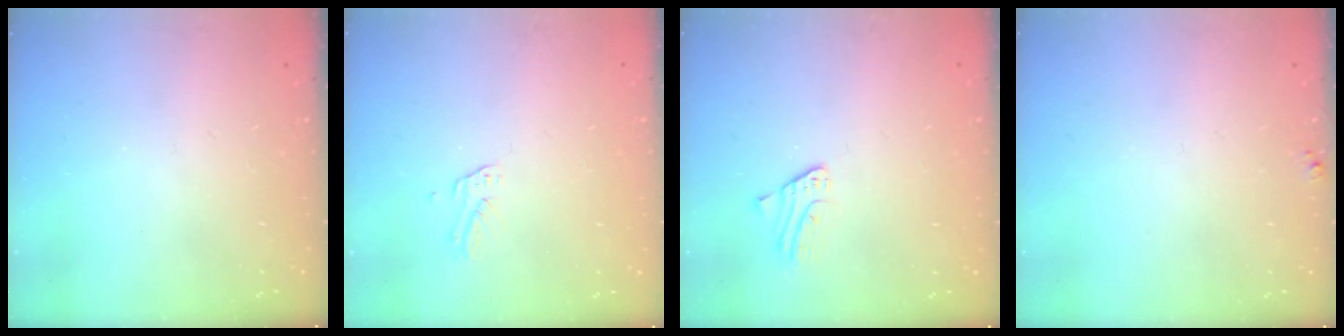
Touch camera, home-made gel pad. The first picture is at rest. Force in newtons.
{"total": 2.7, "press": 2.7, "slide": 0.1}
{"total": 2.3, "press": 2.3, "slide": 0.2}
{"total": 3.3, "press": 3.3, "slide": 0.4}